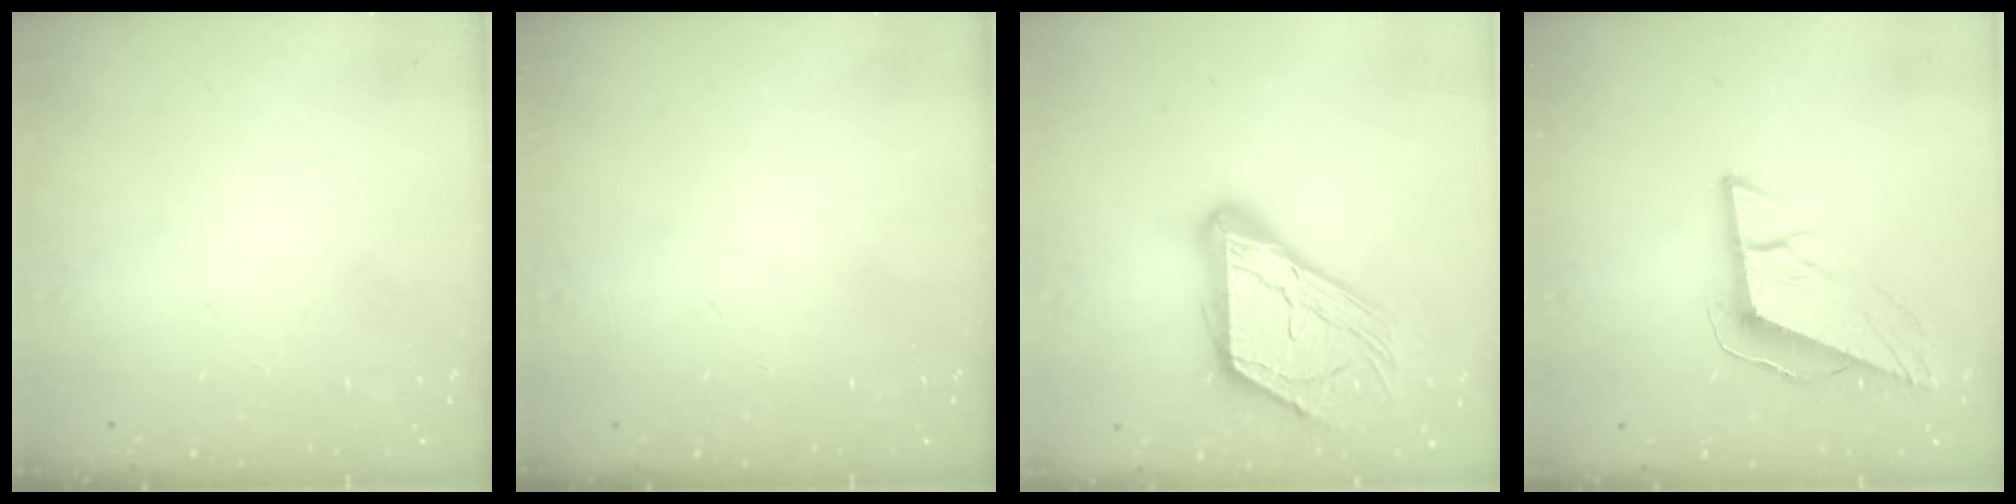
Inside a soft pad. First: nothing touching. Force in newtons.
{"total": 0.0}
{"total": 19.1, "press": 19.0, "slide": 1.7}
{"total": 10.8, "press": 10.3, "slide": 3.1}